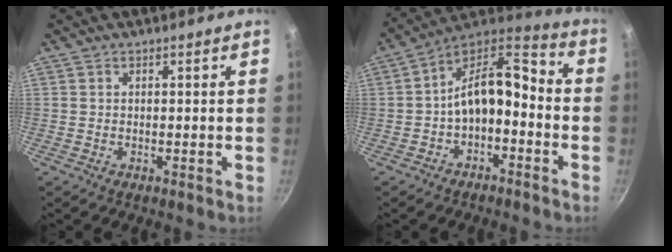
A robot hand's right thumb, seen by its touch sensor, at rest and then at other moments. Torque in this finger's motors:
{"motor_torque": [0.86, 0.23, 0.02, 0.19, 0.37]}